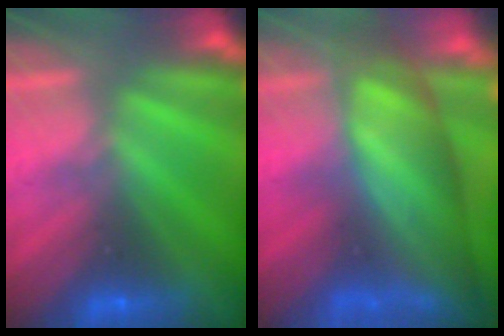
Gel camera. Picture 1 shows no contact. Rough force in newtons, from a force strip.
{"total": 10.5}